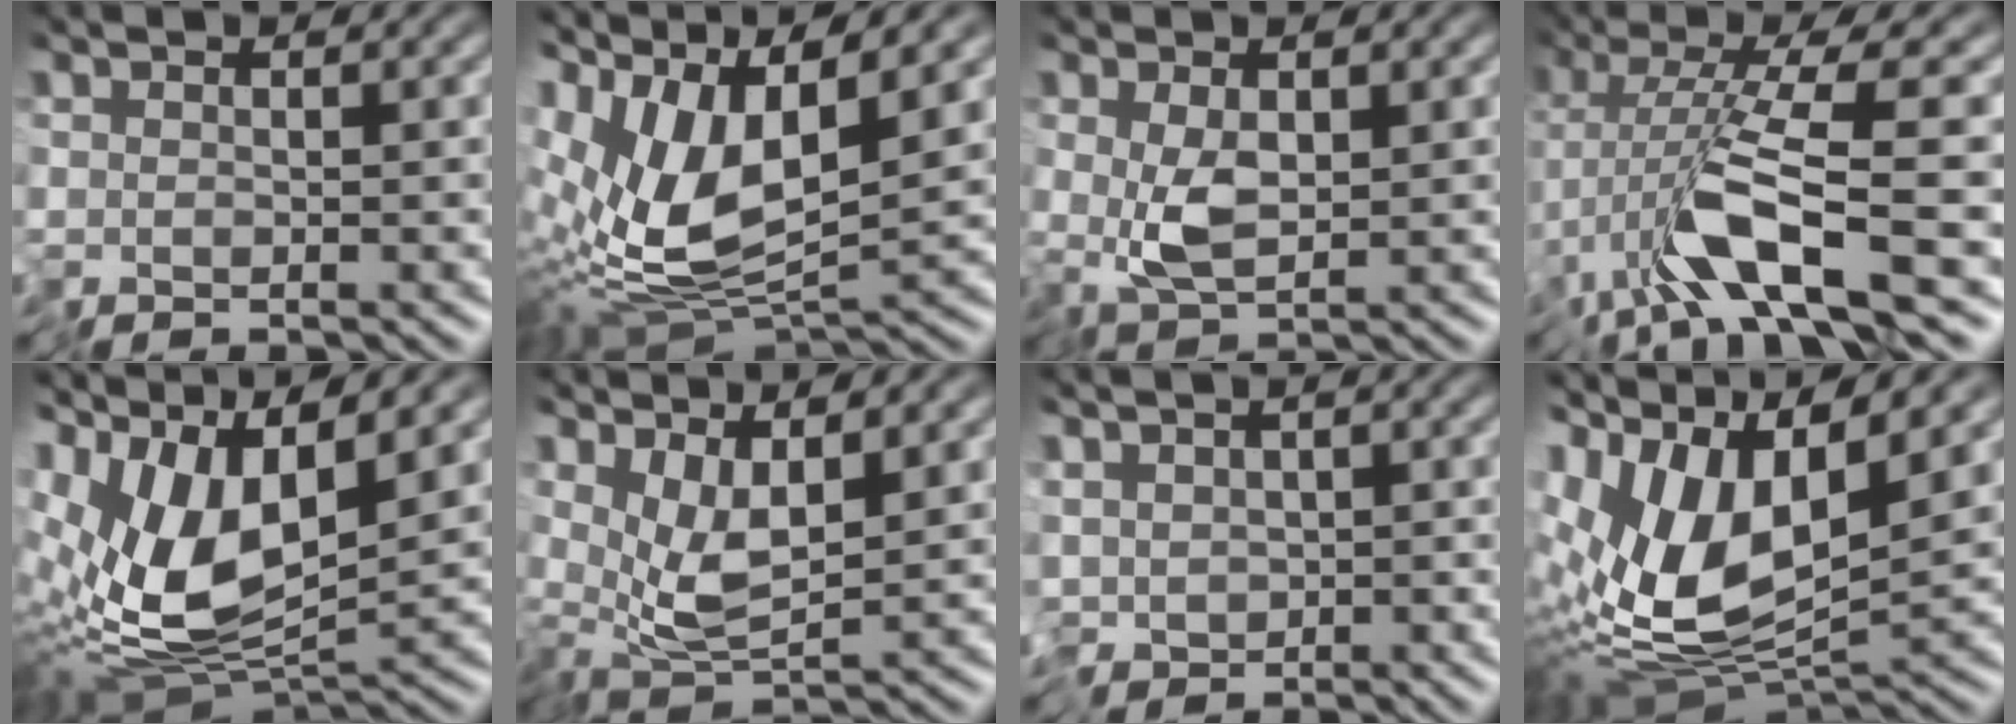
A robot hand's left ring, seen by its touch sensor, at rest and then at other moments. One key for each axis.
{"total": 9.8, "fx": 2.0, "fy": 3.9, "fz": 8.7, "tx": -0.194, "ty": -0.006, "tz": 0.036}
{"total": 2.7, "fx": 0.0, "fy": 1.0, "fz": 2.5, "tx": -0.055, "ty": 0.000, "tz": 0.003}
{"total": 7.2, "fx": -3.2, "fy": 0.2, "fz": 6.5, "tx": -0.125, "ty": 0.002, "tz": -0.066}
{"total": 11.2, "fx": 2.0, "fy": 4.9, "fz": 9.8, "tx": -0.219, "ty": -0.009, "tz": 0.036}
{"total": 4.0, "fx": 1.1, "fy": 1.2, "fz": 3.6, "tx": -0.077, "ty": -0.008, "tz": 0.024}
{"total": 3.6, "fx": -1.1, "fy": 2.5, "fz": 2.2, "tx": -0.050, "ty": -0.002, "tz": -0.031}
{"total": 12.6, "fx": 2.5, "fy": 5.7, "fz": 10.9, "tx": -0.242, "ty": -0.001, "tz": 0.045}